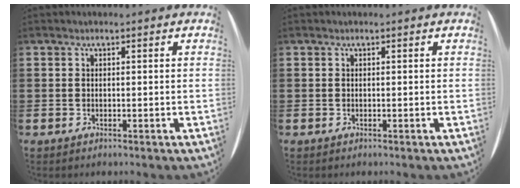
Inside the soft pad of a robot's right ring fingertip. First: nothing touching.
{"total": 0.0}